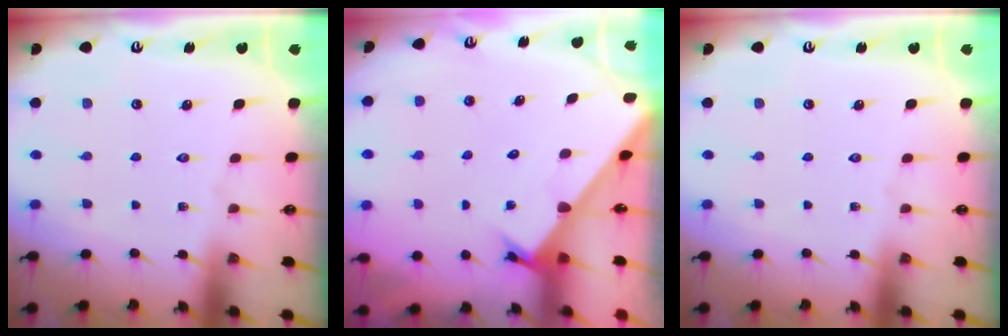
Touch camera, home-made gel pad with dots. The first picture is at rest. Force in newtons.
{"total": 2.3, "press": 2.3, "slide": 0.2}
{"total": 0.0}